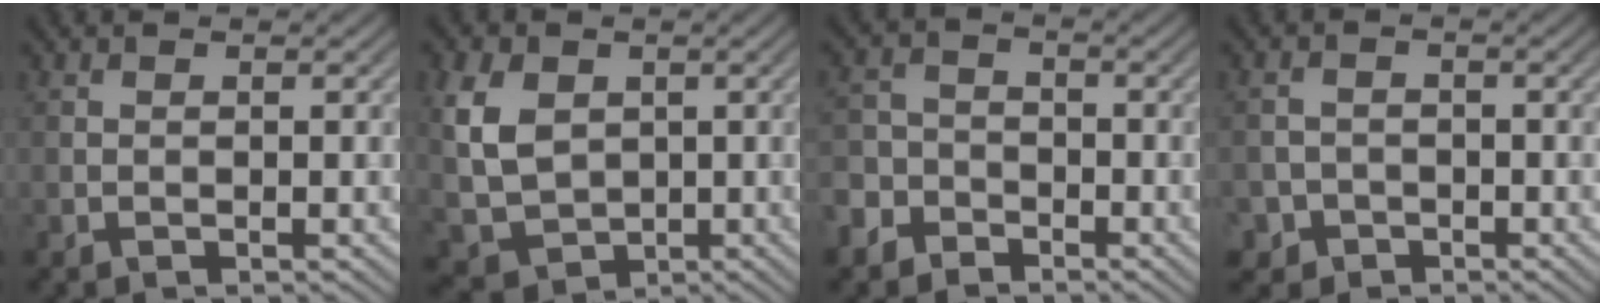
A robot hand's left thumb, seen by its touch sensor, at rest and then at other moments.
{"total": 8.0, "force": [1.2, 6.3, 4.8], "torque": [-0.143, -0.002, 0.022]}
{"total": 4.8, "force": [-3.2, 3.3, 1.3], "torque": [-0.028, -0.001, -0.077]}
{"total": 3.0, "force": [-1.7, 2.4, 0.4], "torque": [-0.003, 0.001, -0.039]}